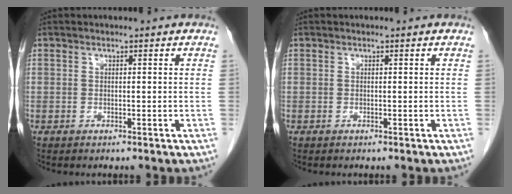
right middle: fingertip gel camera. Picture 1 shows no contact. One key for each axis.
{"total": 0.0}